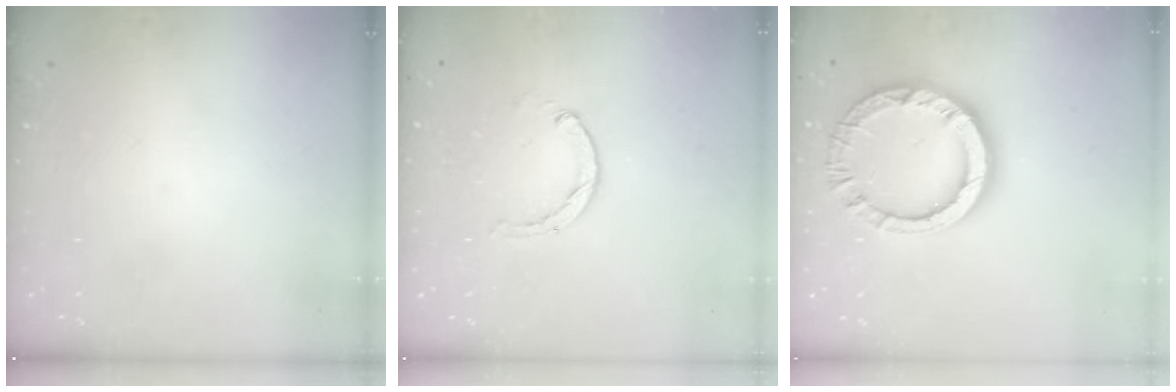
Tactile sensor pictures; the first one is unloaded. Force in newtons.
{"total": 0.8, "press": 0.8, "slide": 0.2}
{"total": 13.5, "press": 13.5, "slide": 1.1}